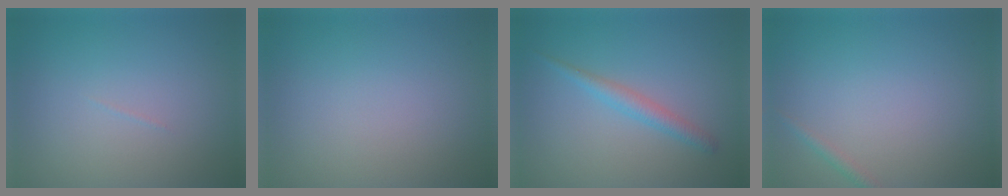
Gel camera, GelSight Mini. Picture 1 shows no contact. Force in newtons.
{"total": 0.0}
{"total": 1.8, "press": 1.8, "slide": 0.1}
{"total": 0.9, "press": 0.9, "slide": 0.0}